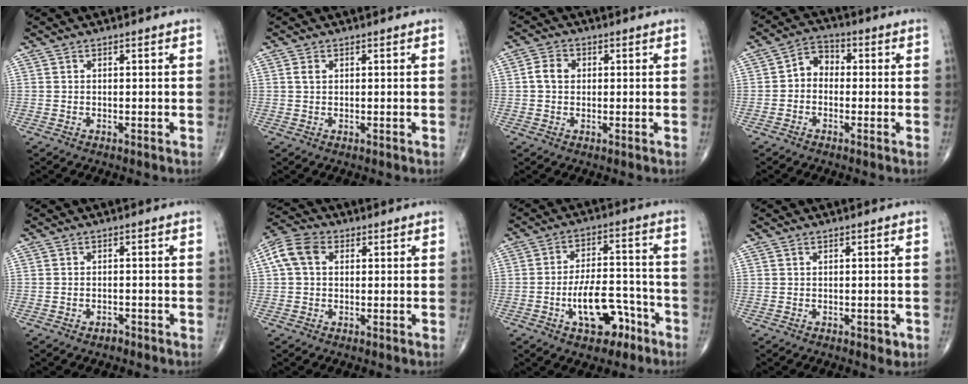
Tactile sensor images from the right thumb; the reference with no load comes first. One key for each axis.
{"total": 1.5, "fx": 0.5, "fy": 1.0, "fz": 1.1, "tx": -0.023, "ty": 0.003, "tz": 0.011}
{"total": 4.0, "fx": 0.4, "fy": 3.1, "fz": 2.5, "tx": -0.043, "ty": 0.009, "tz": 0.001}
{"total": 5.2, "fx": -0.5, "fy": 4.2, "fz": 3.1, "tx": -0.028, "ty": 0.022, "tz": -0.026}
{"total": 1.2, "fx": -0.9, "fy": 0.7, "fz": 0.3, "tx": -0.006, "ty": 0.005, "tz": -0.014}
{"total": 7.0, "fx": 1.5, "fy": 5.0, "fz": 4.6, "tx": -0.097, "ty": 0.023, "tz": 0.021}
{"total": 11.5, "fx": -5.4, "fy": 6.0, "fz": 8.3, "tx": -0.115, "ty": 0.047, "tz": -0.081}
{"total": 1.9, "fx": -0.5, "fy": 1.0, "fz": 1.6, "tx": -0.013, "ty": 0.000, "tz": -0.004}